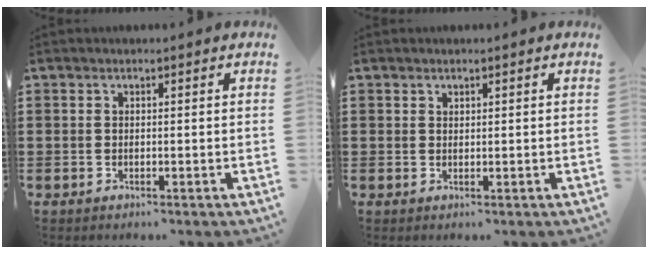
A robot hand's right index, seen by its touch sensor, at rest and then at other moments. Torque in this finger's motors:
{"motor_torque": [-0.33, 0.09, -0.05, -0.01]}